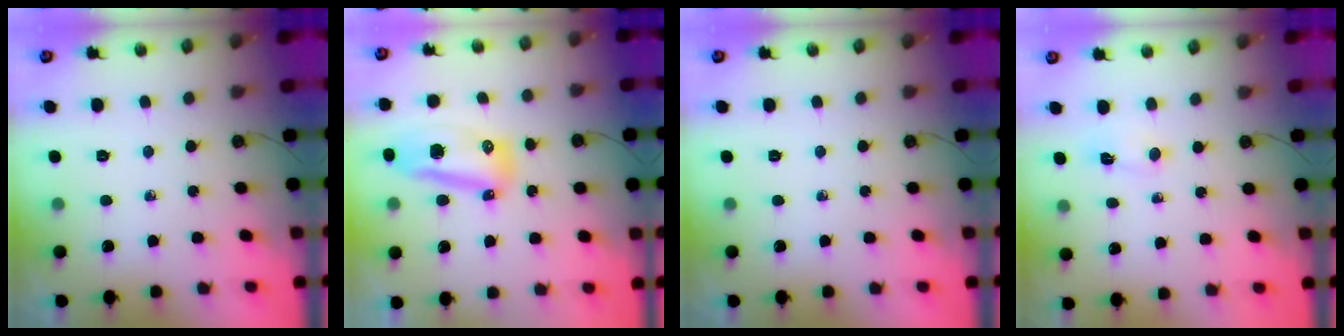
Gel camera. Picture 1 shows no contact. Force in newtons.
{"total": 26.9, "press": 15.3, "slide": 22.2}
{"total": 0.0}
{"total": 2.8, "press": 2.7, "slide": 0.7}